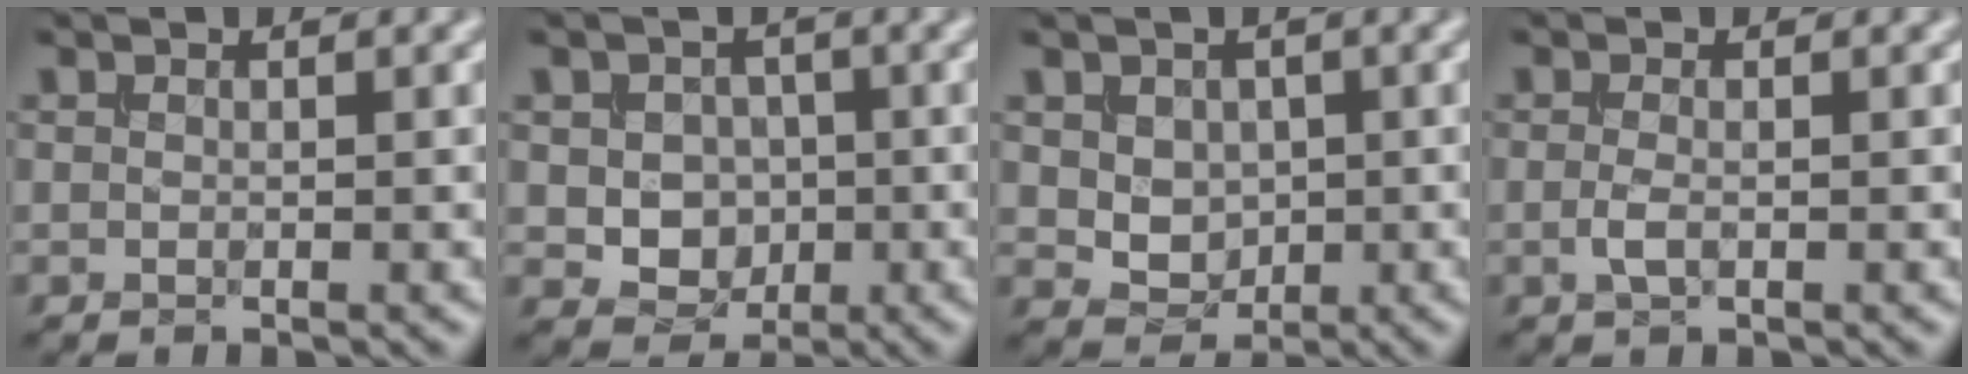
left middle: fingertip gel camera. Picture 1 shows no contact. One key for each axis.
{"total": 4.1, "fx": -0.4, "fy": 3.4, "fz": 2.2, "tx": -0.029, "ty": -0.004, "tz": -0.011}
{"total": 2.8, "fx": 0.3, "fy": 2.3, "fz": 1.6, "tx": -0.036, "ty": -0.008, "tz": 0.009}
{"total": 1.3, "fx": -0.4, "fy": 0.5, "fz": 1.2, "tx": -0.032, "ty": -0.001, "tz": -0.011}